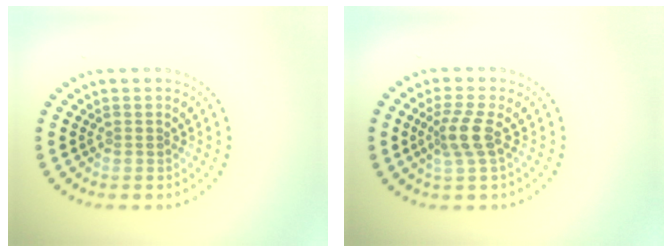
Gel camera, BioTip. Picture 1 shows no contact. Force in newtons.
{"total": 2.7, "press": 2.0, "slide": 1.7}